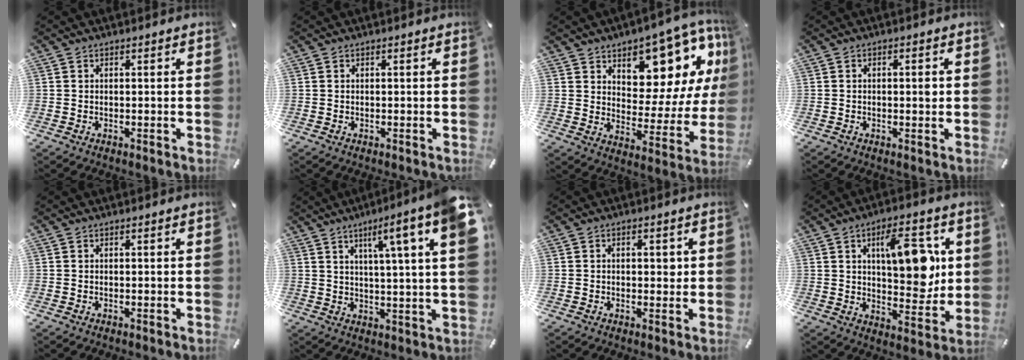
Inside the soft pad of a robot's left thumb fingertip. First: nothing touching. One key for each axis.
{"total": 0.0}
{"total": 13.3, "fx": 9.1, "fy": 7.8, "fz": 5.7, "tx": -0.066, "ty": -0.090, "tz": 0.153}
{"total": 2.0, "fx": 0.0, "fy": 0.8, "fz": 1.8, "tx": -0.025, "ty": 0.000, "tz": -0.004}
{"total": 0.0}
{"total": 12.1, "fx": 6.2, "fy": 0.2, "fz": 10.4, "tx": -0.153, "ty": -0.038, "tz": 0.087}
{"total": 2.6, "fx": 0.2, "fy": 1.5, "fz": 2.1, "tx": -0.026, "ty": 0.001, "tz": -0.003}
{"total": 14.3, "fx": 4.7, "fy": 6.9, "fz": 11.7, "tx": -0.160, "ty": -0.010, "tz": 0.077}